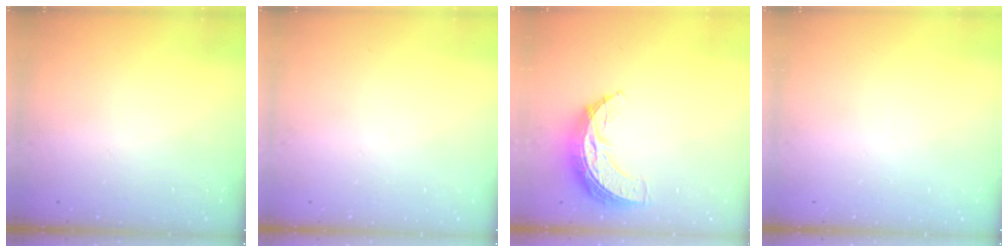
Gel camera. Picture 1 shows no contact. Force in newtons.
{"total": 0.0}
{"total": 10.9, "press": 10.9, "slide": 0.4}
{"total": 0.0}